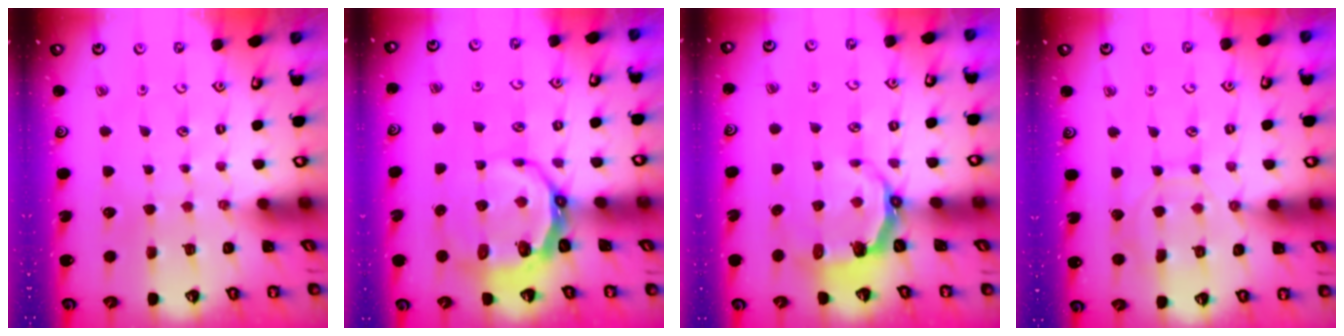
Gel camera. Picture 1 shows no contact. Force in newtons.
{"total": 8.9, "press": 7.9, "slide": 4.1}
{"total": 4.9, "press": 3.2, "slide": 3.7}
{"total": 9.3, "press": 9.2, "slide": 0.9}